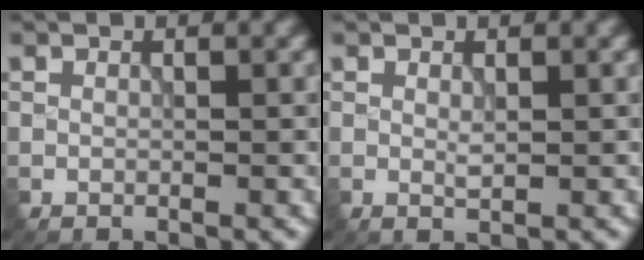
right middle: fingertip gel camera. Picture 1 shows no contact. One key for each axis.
{"total": 0.7, "fx": 0.2, "fy": 0.2, "fz": 0.6, "tx": -0.014, "ty": -0.002, "tz": 0.005}